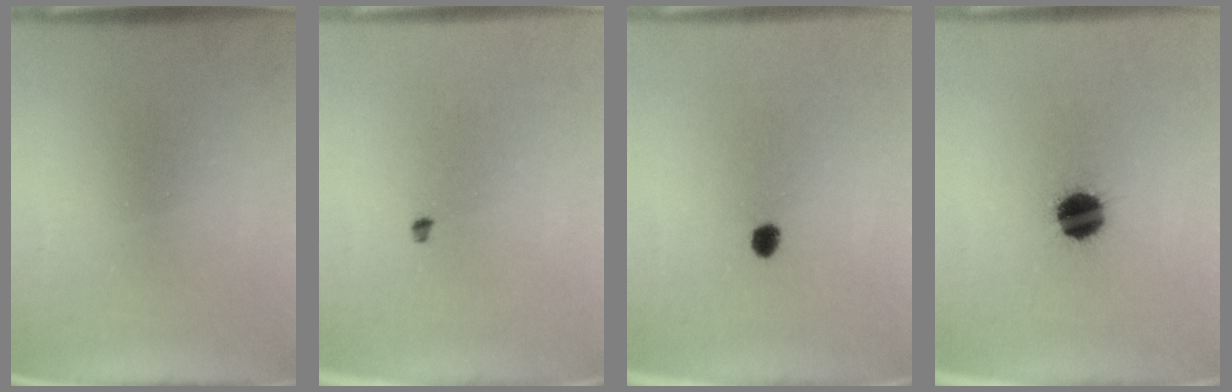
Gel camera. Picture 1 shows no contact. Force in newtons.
{"total": 1.1}
{"total": 2.3}
{"total": 11.0}